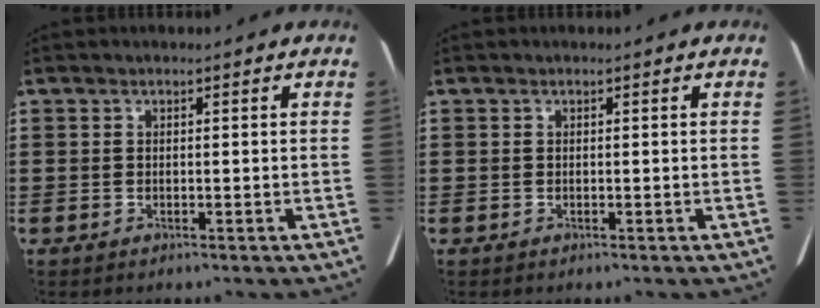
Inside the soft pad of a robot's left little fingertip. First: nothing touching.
{"total": 0.0}